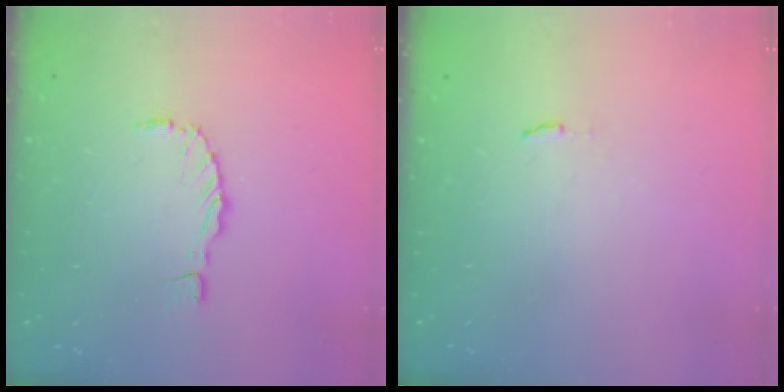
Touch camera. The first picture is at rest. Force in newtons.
{"total": 2.9, "press": 2.9, "slide": 0.3}